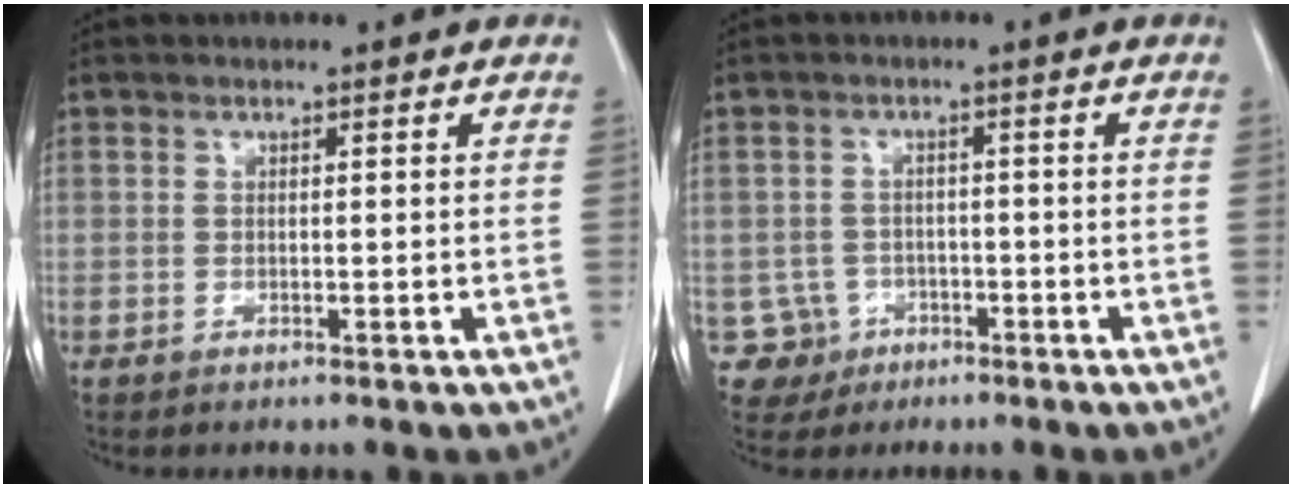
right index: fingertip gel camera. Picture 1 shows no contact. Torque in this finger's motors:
{"motor_torque": [-0.52, 0.34, -0.79, -0.21]}